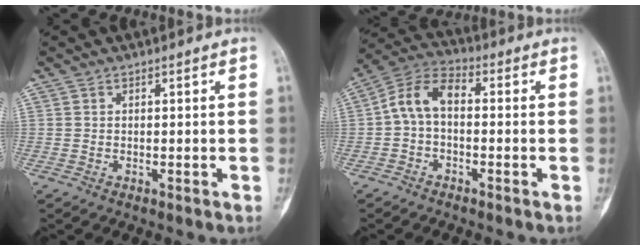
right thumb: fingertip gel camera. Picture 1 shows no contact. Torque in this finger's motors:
{"motor_torque": [0.83, 0.89, 0.41, -0.39, 0.04]}